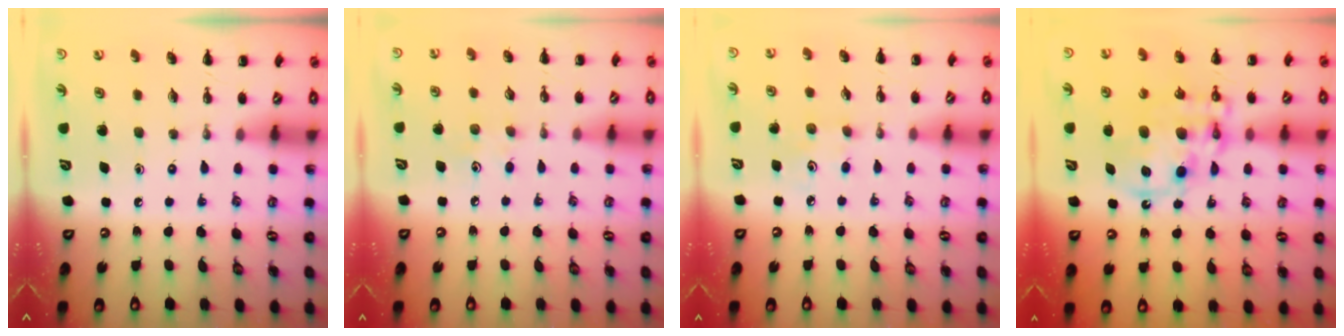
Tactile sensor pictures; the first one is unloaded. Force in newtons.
{"total": 5.1, "press": 4.9, "slide": 1.4}
{"total": 3.9, "press": 3.8, "slide": 0.9}
{"total": 14.7, "press": 14.3, "slide": 3.4}